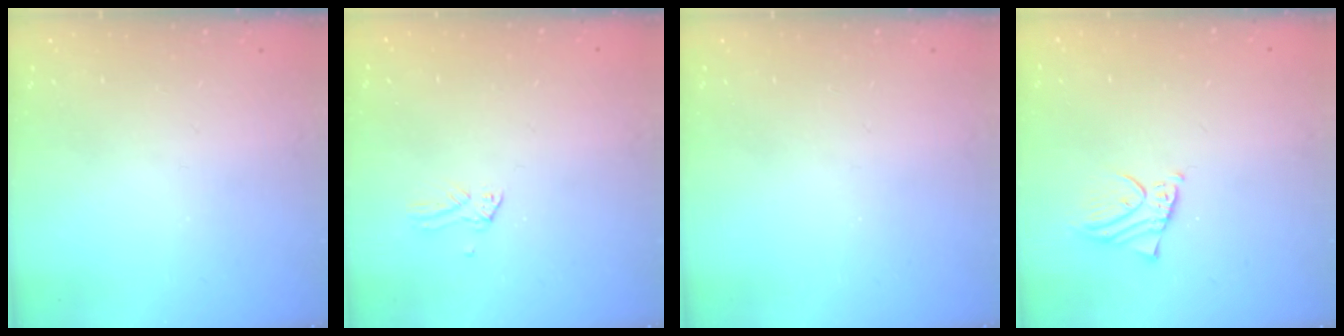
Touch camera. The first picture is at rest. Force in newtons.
{"total": 0.0}
{"total": 0.0}
{"total": 2.9, "press": 2.9, "slide": 0.2}